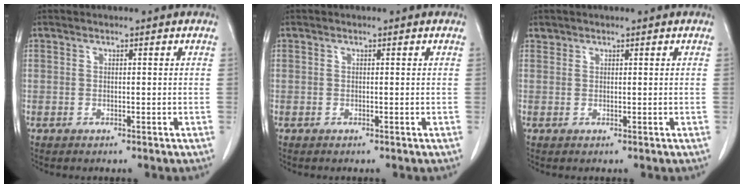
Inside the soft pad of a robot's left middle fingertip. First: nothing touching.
{"total": 0.0}
{"total": 0.6, "force": [0.5, 0.3, -0.1], "torque": [0.000, 0.005, 0.010]}